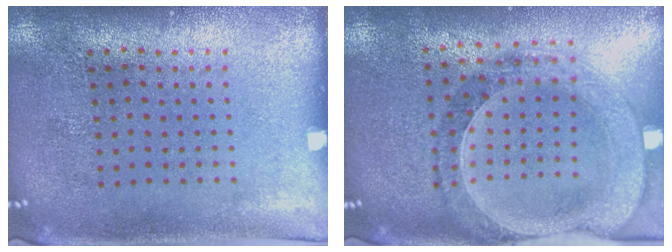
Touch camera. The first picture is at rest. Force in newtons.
{"total": 1.5, "press": 1.4, "slide": 0.4}